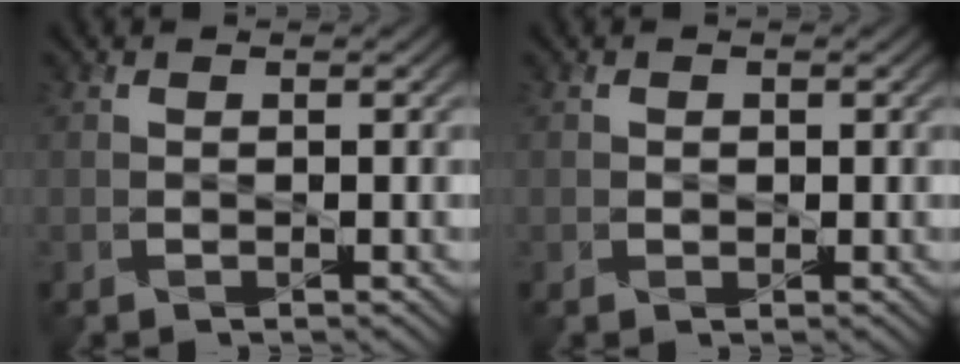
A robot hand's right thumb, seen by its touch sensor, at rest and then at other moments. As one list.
[{"total": 0.6, "force": [0.1, 0.6, 0.1], "torque": [-0.005, -0.005, 0.003]}]